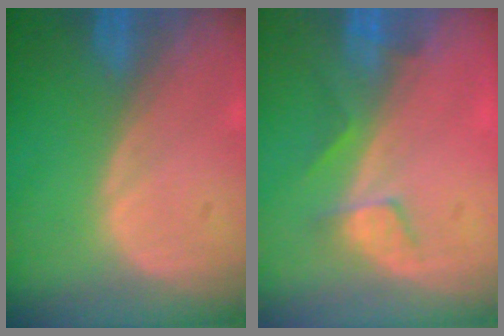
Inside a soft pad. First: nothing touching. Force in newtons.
{"total": 3.6, "press": 3.3, "slide": 1.4}